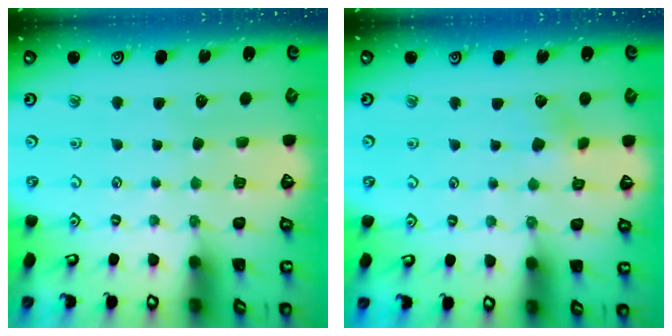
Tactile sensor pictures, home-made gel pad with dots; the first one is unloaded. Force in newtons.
{"total": 2.5, "press": 2.4, "slide": 0.6}